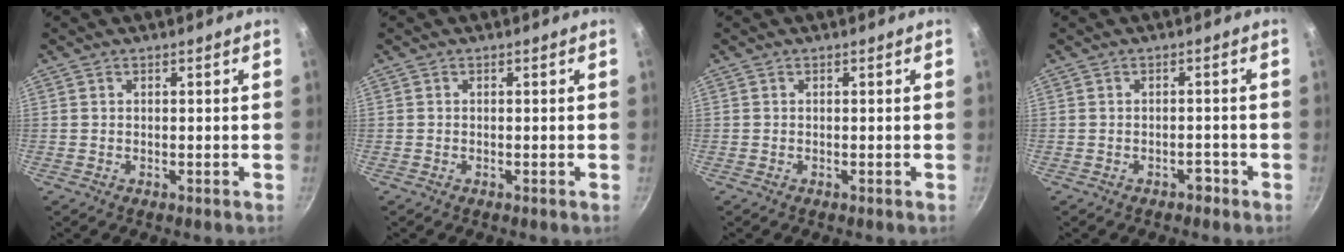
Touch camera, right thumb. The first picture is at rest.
{"total": 0.0}
{"total": 0.0}
{"total": 1.7, "force": [-1.2, 1.0, 0.6], "torque": [0.006, 0.021, -0.008]}